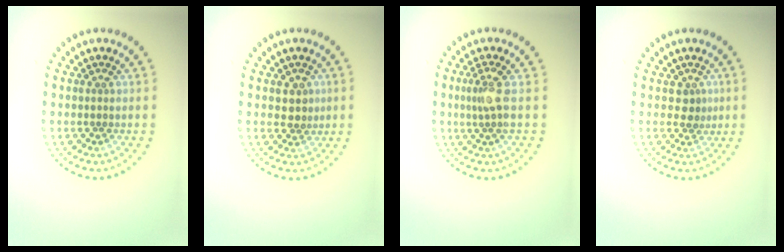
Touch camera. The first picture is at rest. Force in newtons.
{"total": 1.9, "press": 1.8, "slide": 0.7}
{"total": 2.0, "press": 1.5, "slide": 1.4}
{"total": 1.3, "press": 1.0, "slide": 0.7}